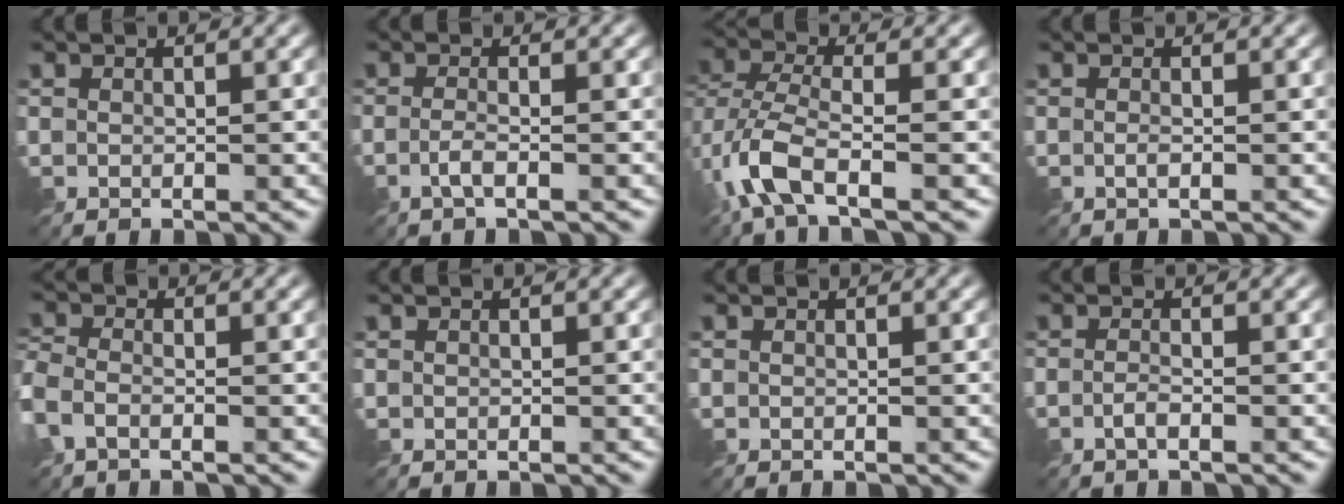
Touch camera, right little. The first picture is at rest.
{"total": 1.6, "force": [-0.6, 0.4, 1.5], "torque": [-0.029, 0.001, -0.020]}
{"total": 5.2, "force": [-2.6, 1.8, 4.2], "torque": [-0.099, -0.003, -0.064]}
{"total": 0.8, "force": [-0.2, 0.2, 0.7], "torque": [-0.014, -0.003, -0.005]}
{"total": 3.0, "force": [-1.3, 1.7, 2.1], "torque": [-0.057, -0.001, -0.042]}
{"total": 0.0}
{"total": 0.0}
{"total": 1.1, "force": [-0.5, 0.3, 1.0], "torque": [-0.018, 0.002, -0.014]}